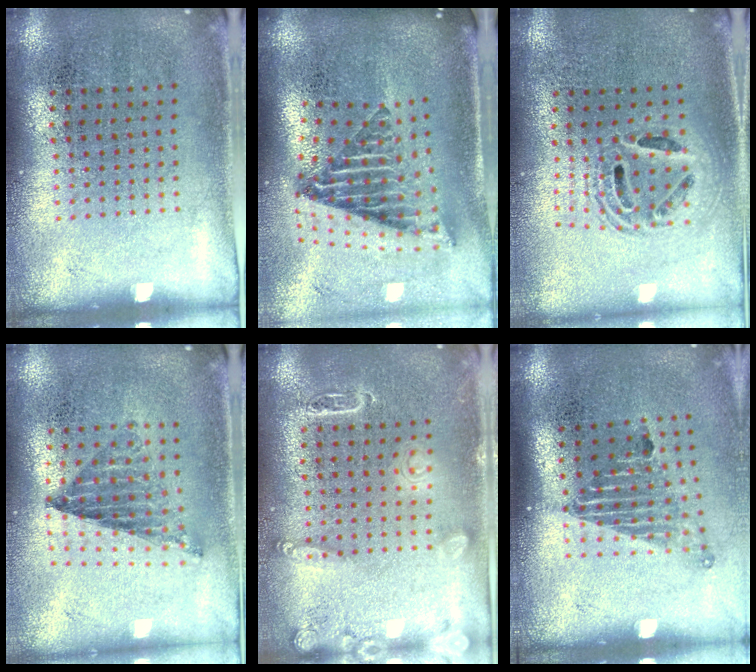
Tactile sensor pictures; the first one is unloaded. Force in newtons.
{"total": 2.8, "press": 1.7, "slide": 2.2}
{"total": 1.7, "press": 1.4, "slide": 1.0}
{"total": 0.9, "press": 0.9, "slide": 0.0}
{"total": 2.5, "press": 2.5, "slide": 0.3}
{"total": 1.6, "press": 1.2, "slide": 1.1}